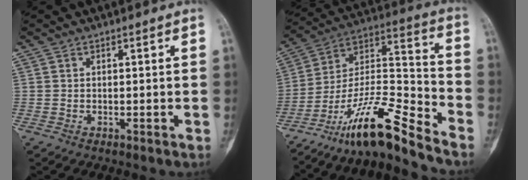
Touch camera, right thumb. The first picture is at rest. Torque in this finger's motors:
{"motor_torque": [0.25, -0.09, 1.31, -1.44, 0.30]}